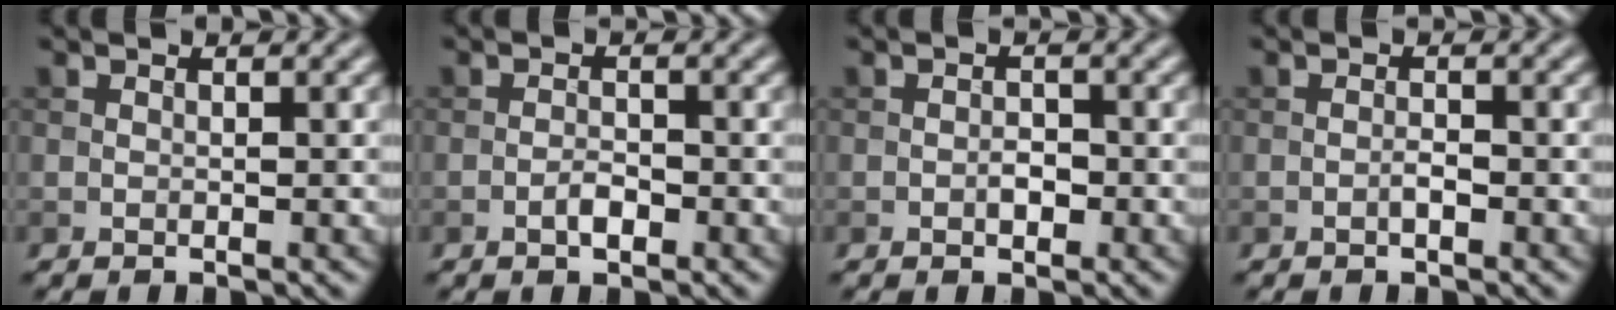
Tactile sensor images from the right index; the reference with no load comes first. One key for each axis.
{"total": 1.5, "fx": -0.8, "fy": 0.6, "fz": 1.1, "tx": -0.021, "ty": 0.002, "tz": -0.016}
{"total": 1.2, "fx": -0.4, "fy": 0.7, "fz": 0.8, "tx": -0.013, "ty": 0.002, "tz": -0.009}
{"total": 0.9, "fx": -0.5, "fy": 0.2, "fz": 0.8, "tx": -0.014, "ty": 0.002, "tz": -0.009}